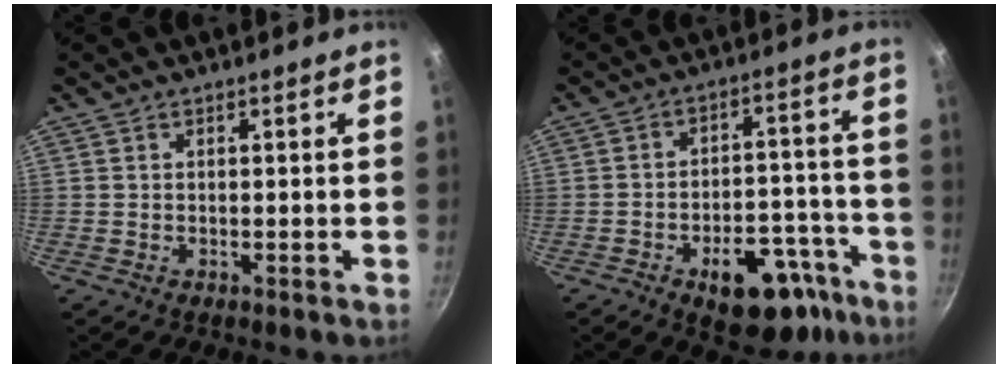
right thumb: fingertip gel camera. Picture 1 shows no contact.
{"total": 15.1, "force": [-8.7, 7.5, 9.8], "torque": [-0.107, 0.069, -0.117]}